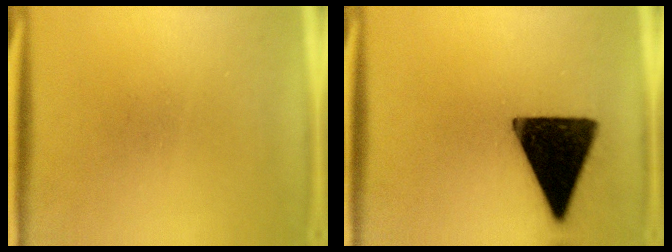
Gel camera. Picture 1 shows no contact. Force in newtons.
{"total": 17.2}